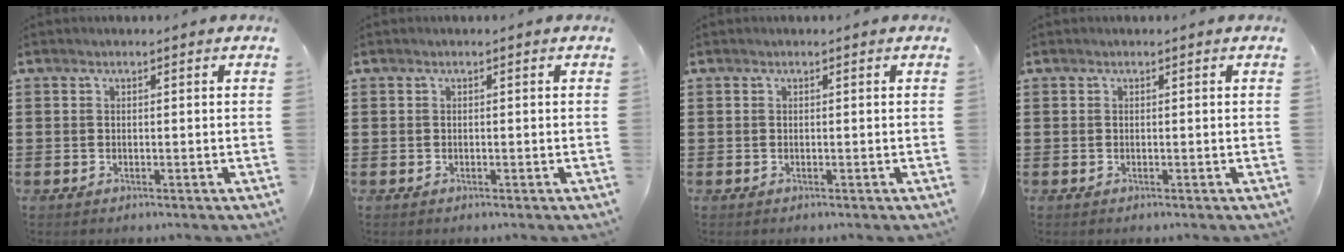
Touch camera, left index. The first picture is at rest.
{"total": 0.0}
{"total": 0.0}
{"total": 0.0}